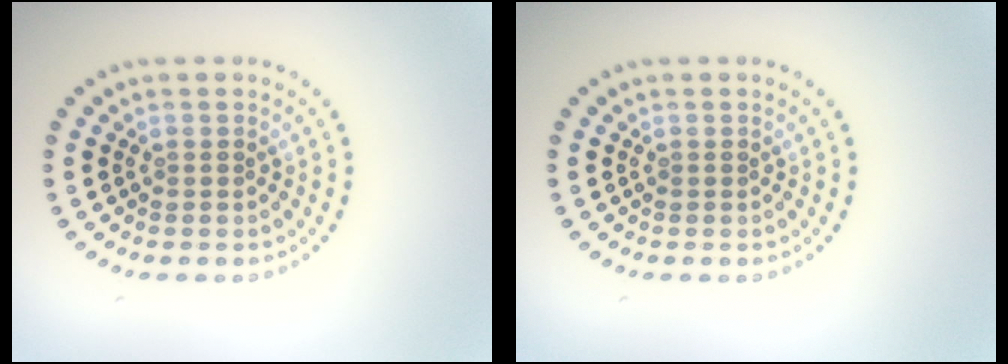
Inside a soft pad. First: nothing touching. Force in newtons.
{"total": 0.0}